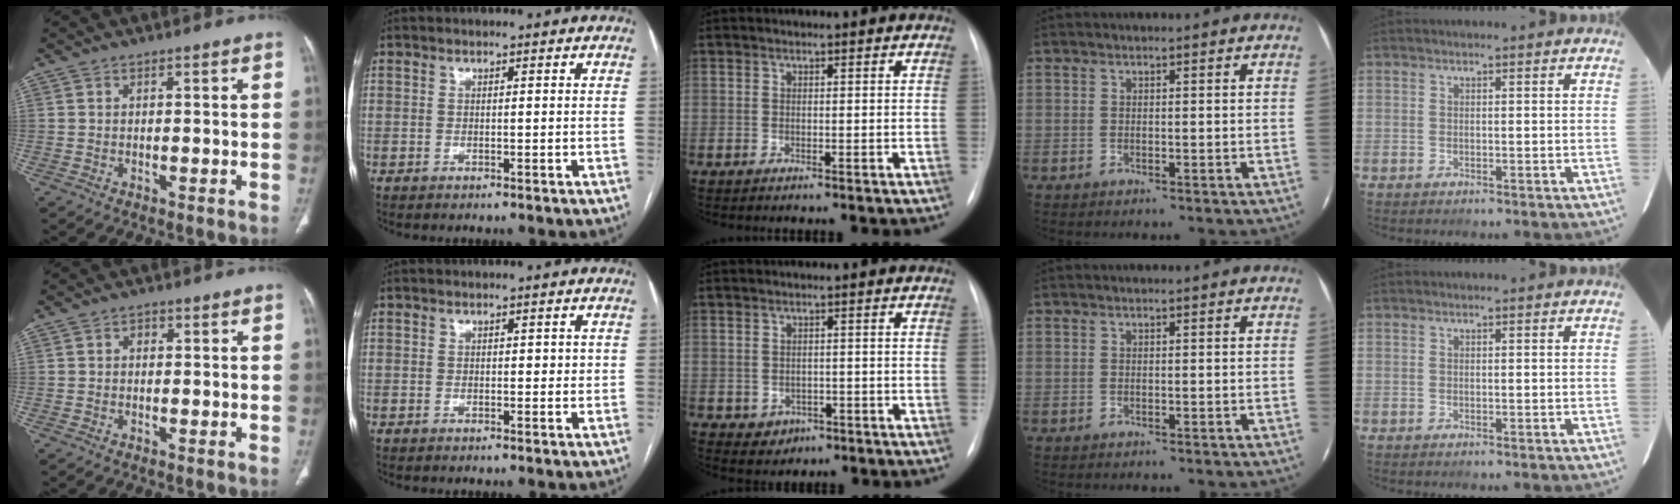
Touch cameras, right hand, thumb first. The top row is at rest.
{"thumb": {"total": 1.1, "force": [0.1, 0.9, 0.6], "torque": [-0.002, 0.004, -0.003]}, "index": {"total": 1.3, "force": [0.2, 0.8, 1.0], "torque": [-0.008, 0.005, 0.003]}, "middle": {"total": 2.7, "force": [-1.1, 2.4, 0.7], "torque": [-0.007, 0.006, -0.006]}}